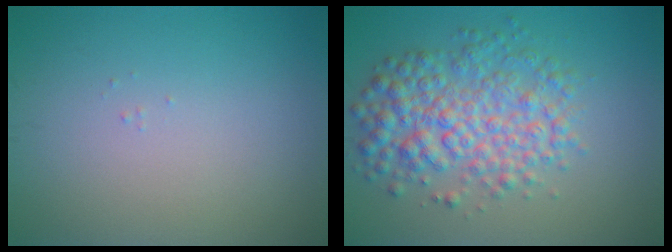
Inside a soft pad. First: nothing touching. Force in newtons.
{"total": 5.9, "press": 5.9, "slide": 0.0}